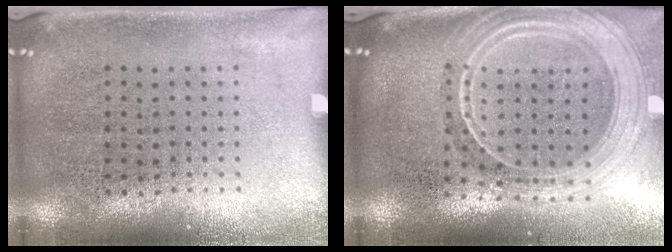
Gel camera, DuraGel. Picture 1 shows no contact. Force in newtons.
{"total": 2.5, "press": 2.2, "slide": 1.3}